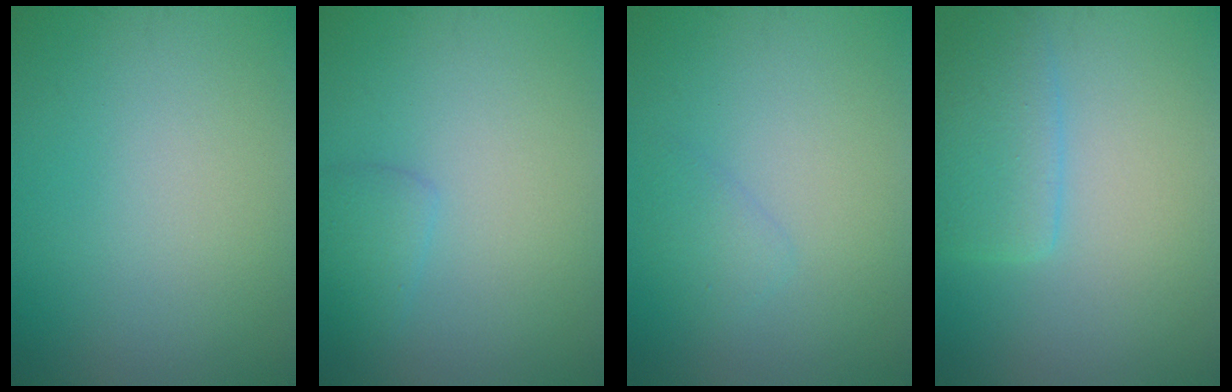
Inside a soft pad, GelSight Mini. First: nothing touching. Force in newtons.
{"total": 1.5, "press": 1.5, "slide": 0.1}
{"total": 1.2, "press": 1.2, "slide": 0.0}
{"total": 3.2, "press": 3.2, "slide": 0.2}